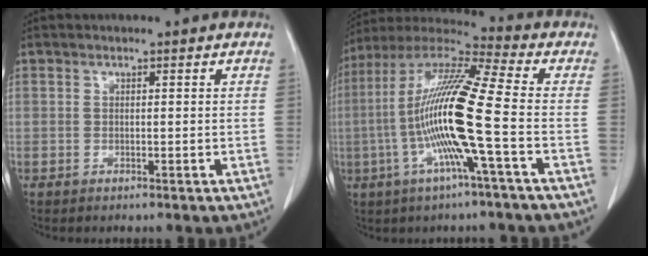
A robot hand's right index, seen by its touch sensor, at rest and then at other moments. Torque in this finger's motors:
{"motor_torque": [2.14, 0.00, 1.05, 0.21]}